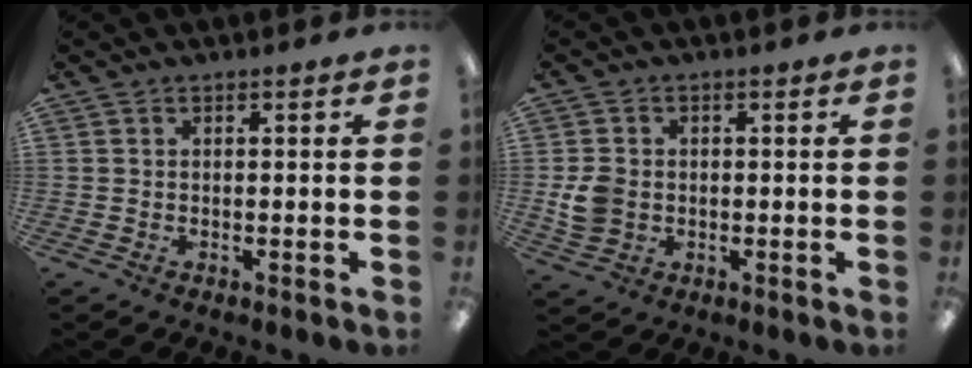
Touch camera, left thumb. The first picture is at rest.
{"total": 6.1, "force": [-0.4, 5.1, 3.3], "torque": [-0.065, 0.007, -0.005]}